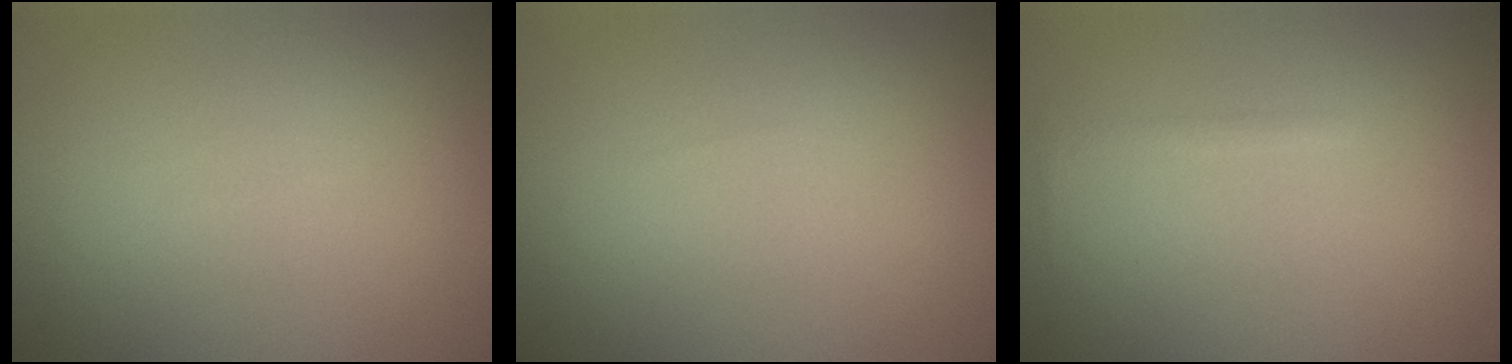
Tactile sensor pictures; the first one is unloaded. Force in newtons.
{"total": 0.0}
{"total": 0.7, "press": 0.7, "slide": 0.0}